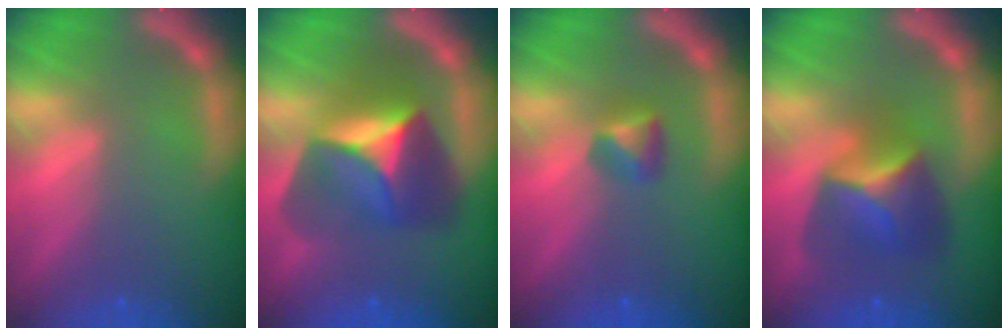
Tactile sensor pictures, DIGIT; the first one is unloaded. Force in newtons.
{"total": 8.5}
{"total": 1.9}
{"total": 5.9}